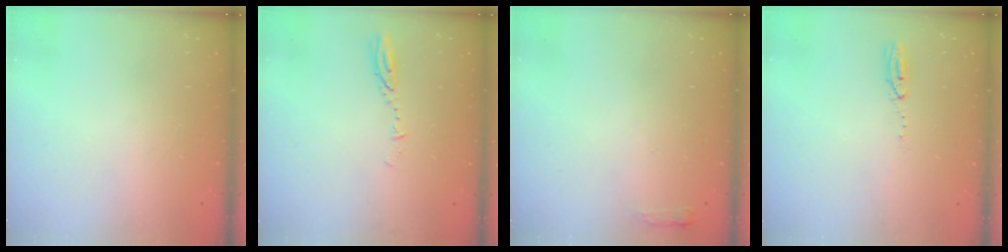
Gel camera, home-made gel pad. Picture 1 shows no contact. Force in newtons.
{"total": 4.0, "press": 4.0, "slide": 0.3}
{"total": 2.7, "press": 2.6, "slide": 0.5}
{"total": 14.6, "press": 5.0, "slide": 13.7}